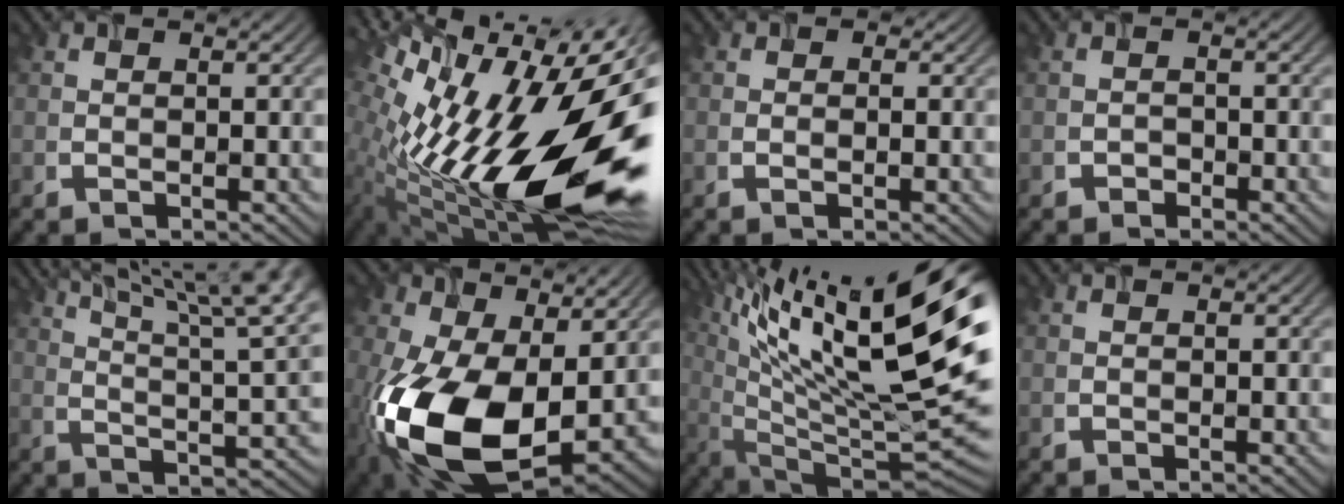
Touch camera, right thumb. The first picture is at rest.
{"total": 21.7, "force": [-0.9, 8.9, 19.8], "torque": [-0.323, -0.016, -0.036]}
{"total": 0.8, "force": [0.1, 0.7, 0.4], "torque": [-0.001, -0.002, 0.001]}
{"total": 1.1, "force": [-1.0, 0.5, -0.3], "torque": [0.009, -0.002, -0.018]}
{"total": 16.1, "force": [9.7, 4.2, 12.2], "torque": [-0.187, 0.018, 0.133]}
{"total": 16.8, "force": [-2.3, 10.3, 13.0], "torque": [-0.276, -0.043, -0.033]}
{"total": 20.8, "force": [9.8, 6.1, 17.3], "torque": [-0.250, 0.030, 0.153]}
{"total": 0.0}